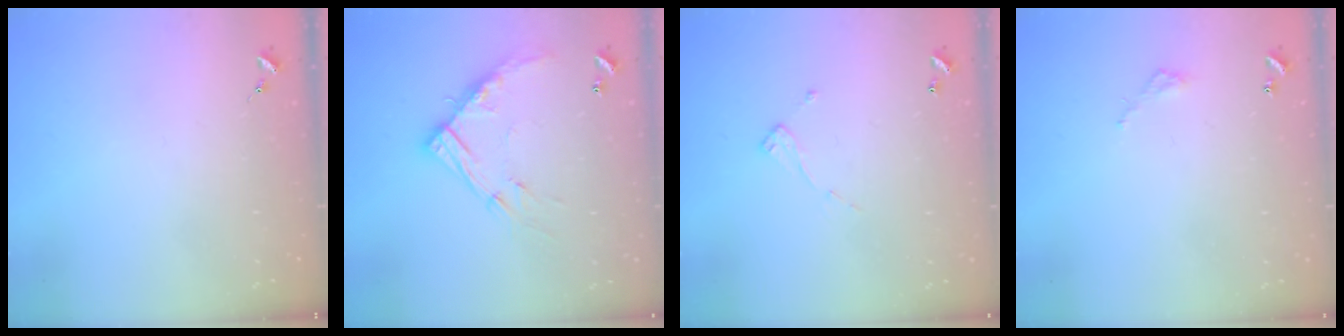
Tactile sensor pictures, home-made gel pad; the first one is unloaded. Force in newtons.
{"total": 13.8, "press": 13.8, "slide": 1.0}
{"total": 6.5, "press": 6.5, "slide": 0.2}
{"total": 3.2, "press": 3.1, "slide": 0.2}